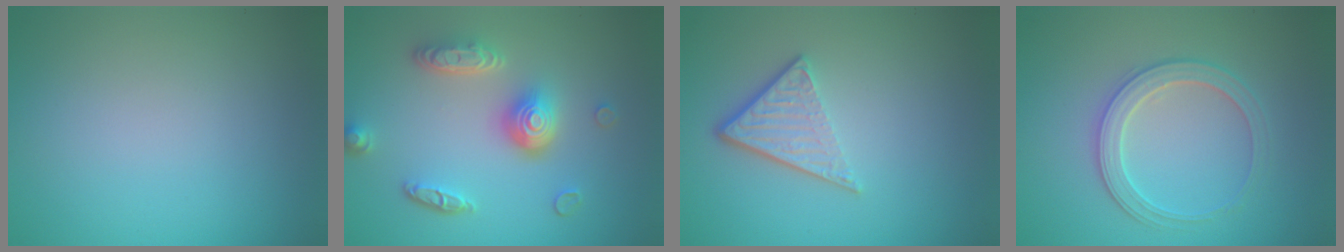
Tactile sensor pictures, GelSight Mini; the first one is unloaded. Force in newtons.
{"total": 4.9, "press": 3.8, "slide": 3.2}
{"total": 3.8, "press": 2.6, "slide": 2.8}
{"total": 2.8, "press": 2.8, "slide": 0.3}